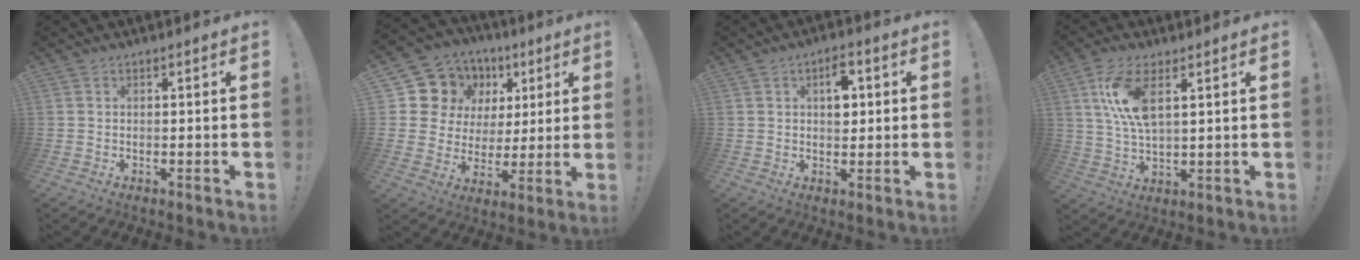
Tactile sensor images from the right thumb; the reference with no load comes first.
{"total": 12.8, "force": [5.9, 10.7, 3.7], "torque": [-0.065, -0.037, 0.131]}
{"total": 6.3, "force": [1.5, 4.0, 4.7], "torque": [-0.056, 0.001, 0.021]}
{"total": 11.1, "force": [4.4, 4.4, 9.2], "torque": [-0.191, -0.015, 0.079]}